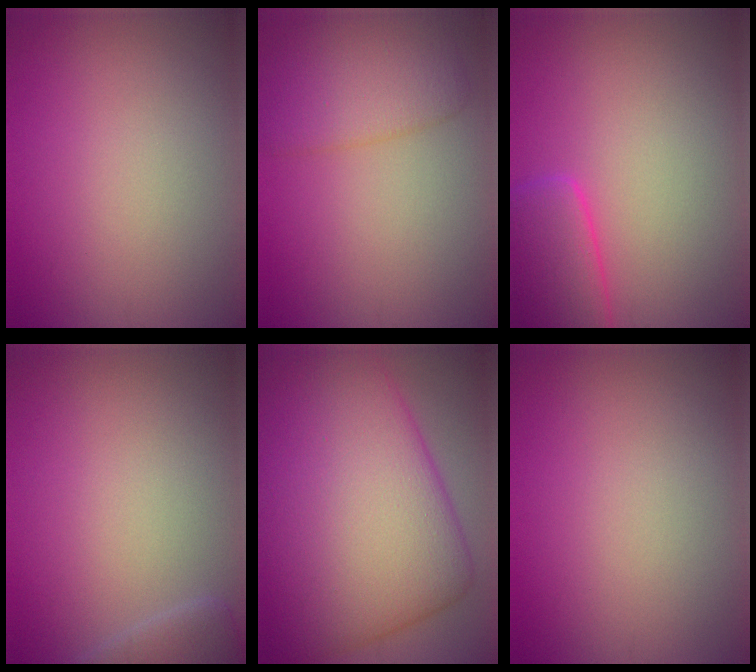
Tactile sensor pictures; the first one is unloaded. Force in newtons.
{"total": 4.3, "press": 4.3, "slide": 0.2}
{"total": 5.2, "press": 5.1, "slide": 0.5}
{"total": 2.2, "press": 2.2, "slide": 0.3}
{"total": 17.3, "press": 17.3, "slide": 0.2}
{"total": 0.0}